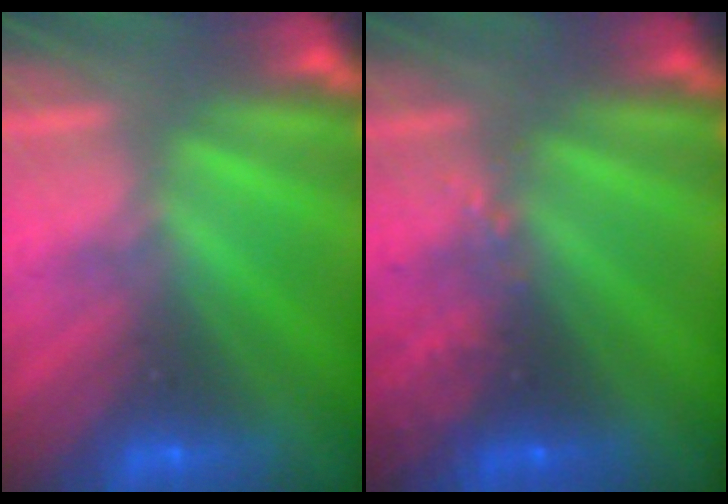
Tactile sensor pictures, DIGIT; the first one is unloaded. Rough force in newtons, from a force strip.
{"total": 2.9}